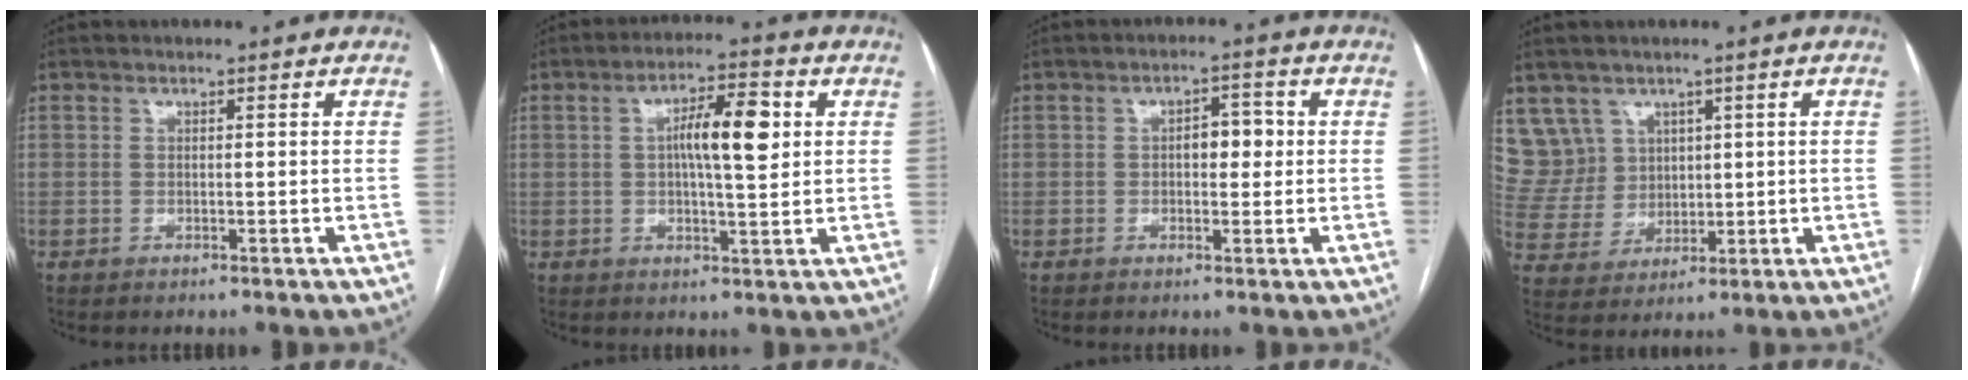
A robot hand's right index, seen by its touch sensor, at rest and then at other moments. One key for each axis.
{"total": 8.5, "fx": 1.7, "fy": 2.0, "fz": 8.1, "tx": -0.139, "ty": 0.016, "tz": 0.026}
{"total": 4.0, "fx": 0.3, "fy": 2.0, "fz": 3.4, "tx": -0.048, "ty": 0.014, "tz": 0.005}
{"total": 8.1, "fx": 4.6, "fy": 6.7, "fz": 0.0, "tx": -0.006, "ty": 0.028, "tz": 0.106}